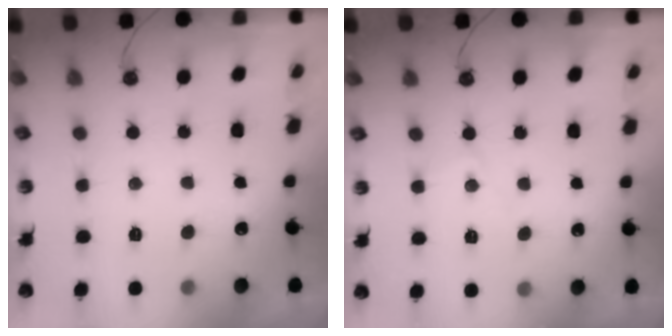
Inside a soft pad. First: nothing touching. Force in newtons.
{"total": 4.7, "press": 4.6, "slide": 0.6}